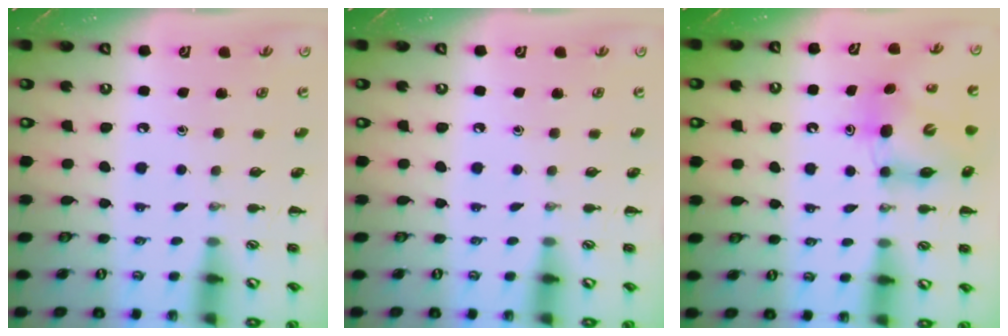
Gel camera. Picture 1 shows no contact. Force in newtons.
{"total": 0.0}
{"total": 6.6, "press": 6.5, "slide": 1.3}